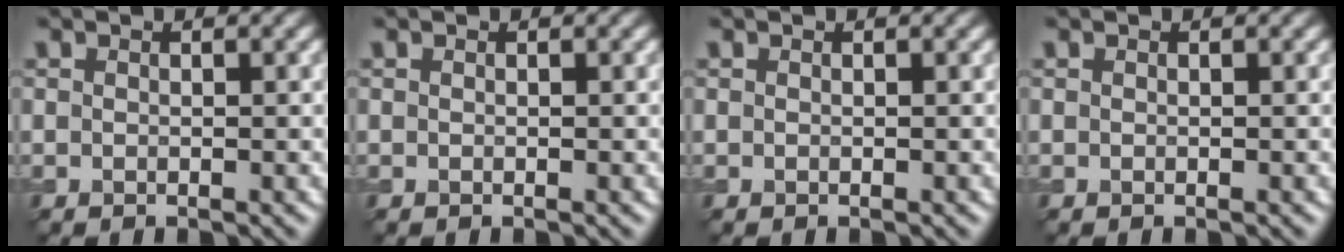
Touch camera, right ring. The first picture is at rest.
{"total": 0.0}
{"total": 0.0}
{"total": 0.0}